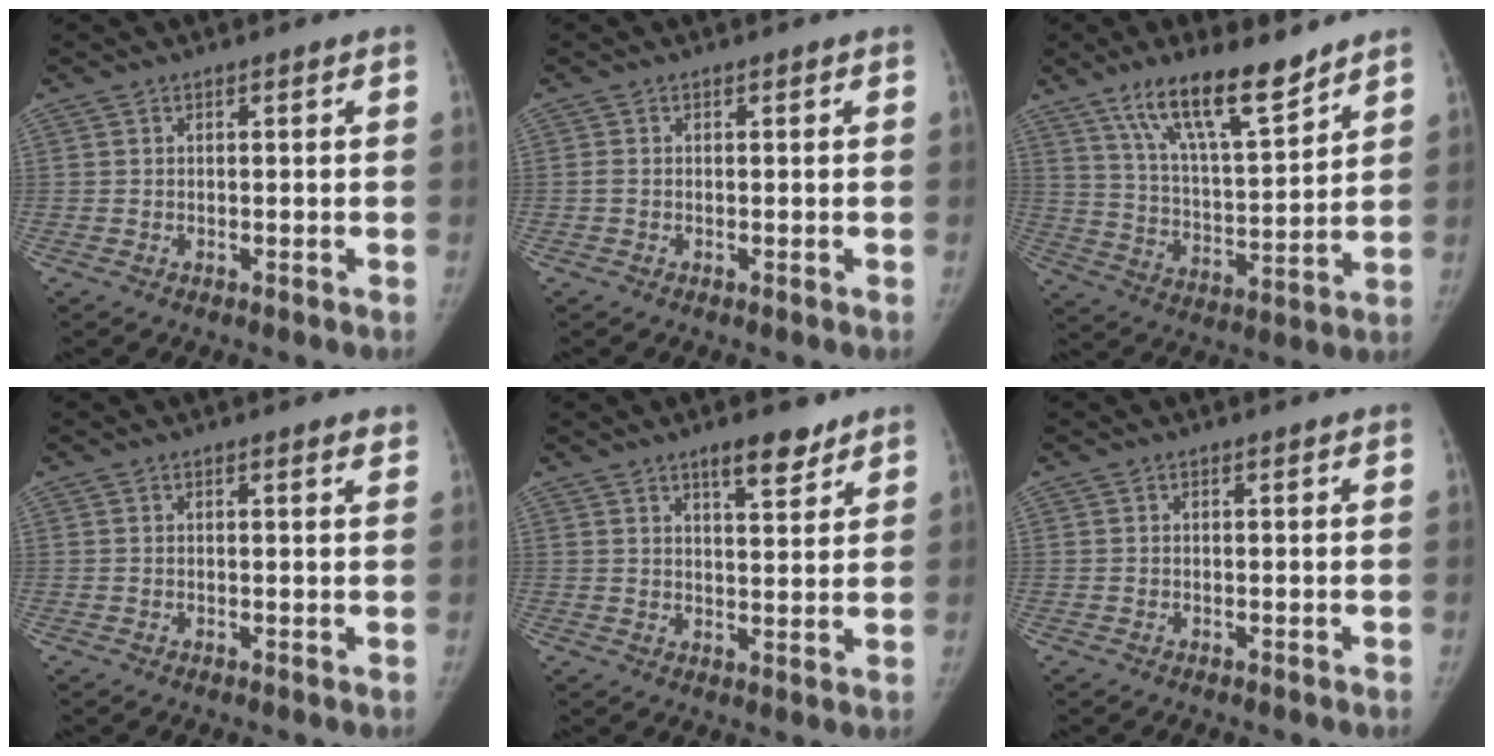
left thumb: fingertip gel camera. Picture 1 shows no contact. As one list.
[{"total": 0.7, "force": [-0.2, 0.5, 0.5], "torque": [-0.016, -0.002, -0.005]}, {"total": 15.6, "force": [11.0, 4.2, 10.2], "torque": [-0.155, -0.064, 0.202]}, {"total": 1.2, "force": [0.9, 0.2, 0.7], "torque": [-0.006, -0.003, 0.011]}, {"total": 6.5, "force": [4.6, 2.2, 4.0], "torque": [-0.040, -0.030, 0.069]}, {"total": 0.0}]